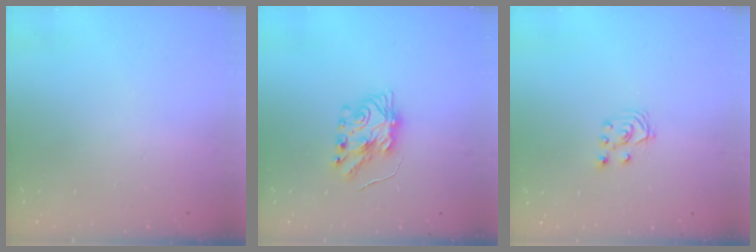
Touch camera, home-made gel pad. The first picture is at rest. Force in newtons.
{"total": 7.3, "press": 7.3, "slide": 0.5}
{"total": 2.8, "press": 2.7, "slide": 0.7}